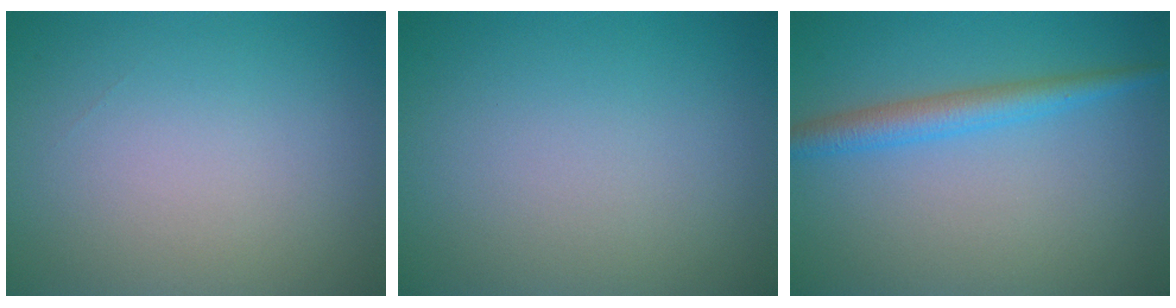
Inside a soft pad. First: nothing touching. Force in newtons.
{"total": 0.0}
{"total": 3.0, "press": 3.0, "slide": 0.1}